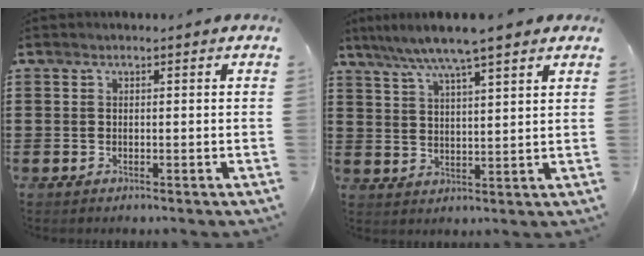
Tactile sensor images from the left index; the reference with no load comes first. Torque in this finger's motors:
{"motor_torque": [0.70, -1.09, 0.74, 0.21]}